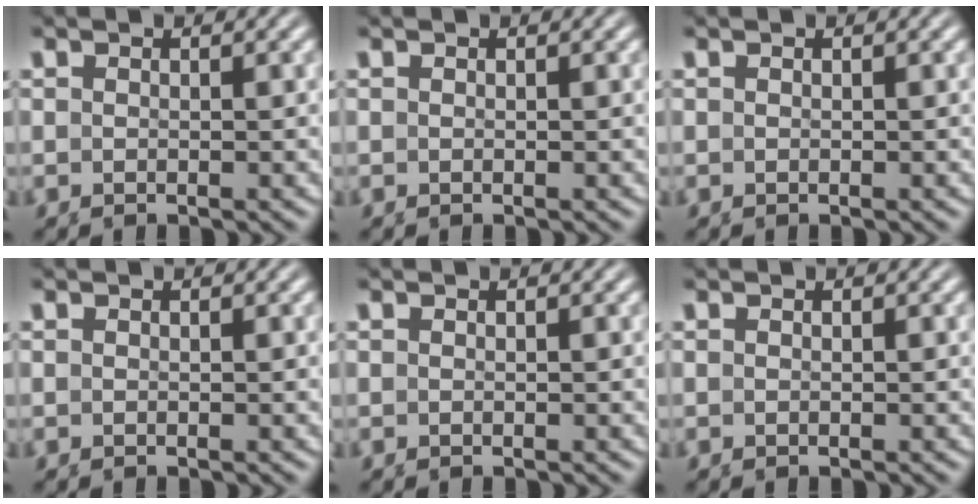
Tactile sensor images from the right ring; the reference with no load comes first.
{"total": 0.0}
{"total": 0.0}
{"total": 0.0}
{"total": 0.0}
{"total": 0.0}